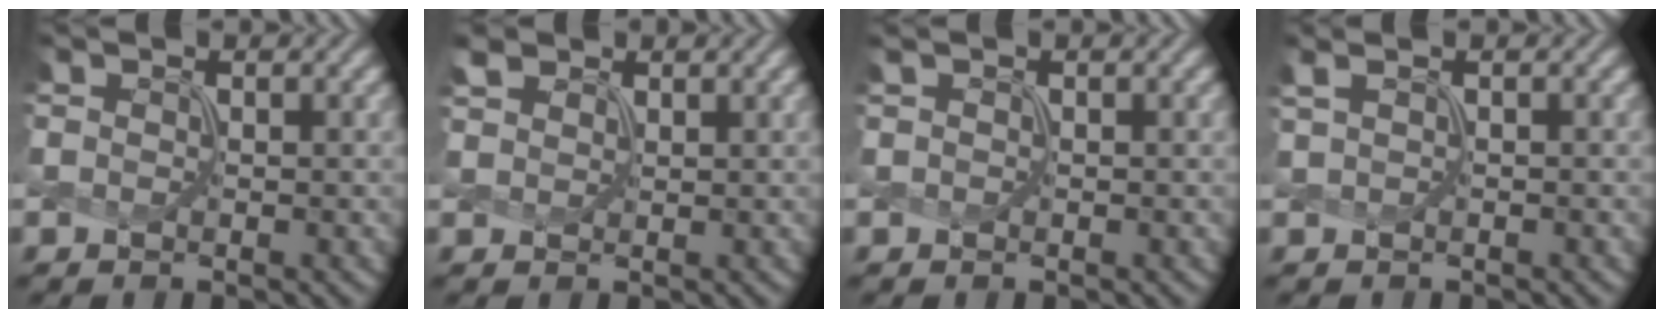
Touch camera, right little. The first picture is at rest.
{"total": 2.2, "force": [1.8, 1.0, 0.8], "torque": [-0.025, 0.012, 0.040]}
{"total": 1.1, "force": [0.7, 0.4, 0.8], "torque": [-0.008, -0.003, 0.008]}
{"total": 1.6, "force": [1.1, 0.5, 1.1], "torque": [-0.017, 0.003, 0.015]}